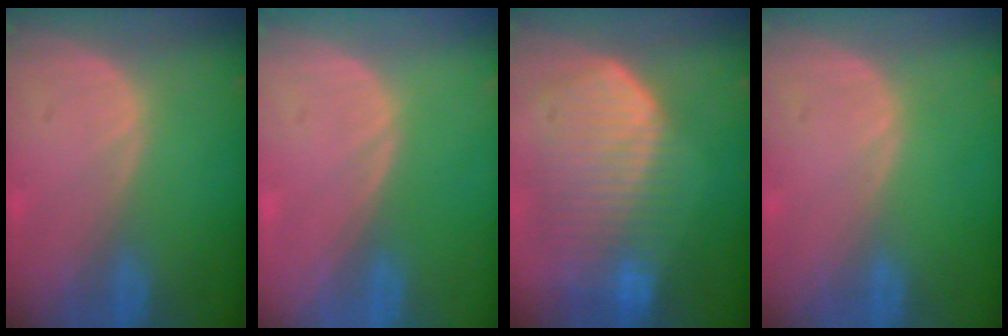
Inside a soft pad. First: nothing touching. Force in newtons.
{"total": 0.0}
{"total": 10.6, "press": 9.2, "slide": 5.1}
{"total": 0.0}